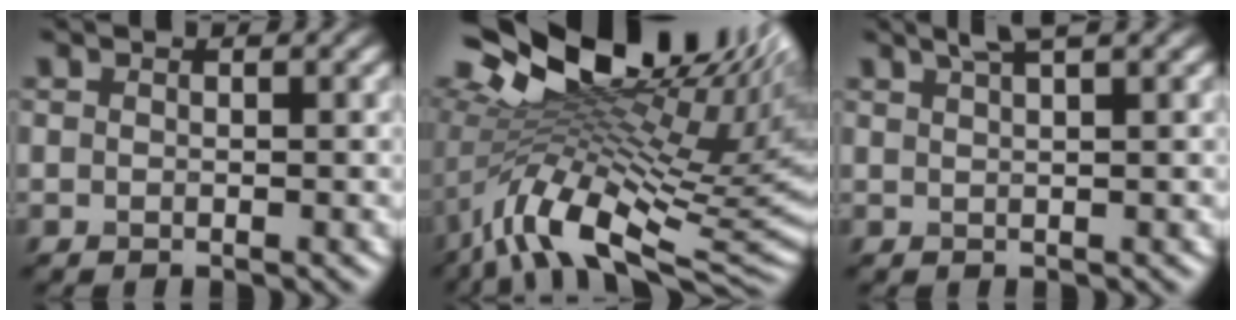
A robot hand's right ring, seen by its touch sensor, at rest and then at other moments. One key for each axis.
{"total": 16.8, "fx": 2.6, "fy": 8.5, "fz": 14.3, "tx": -0.237, "ty": -0.009, "tz": 0.063}
{"total": 2.6, "fx": 1.9, "fy": 0.4, "fz": 1.7, "tx": -0.017, "ty": 0.008, "tz": 0.027}